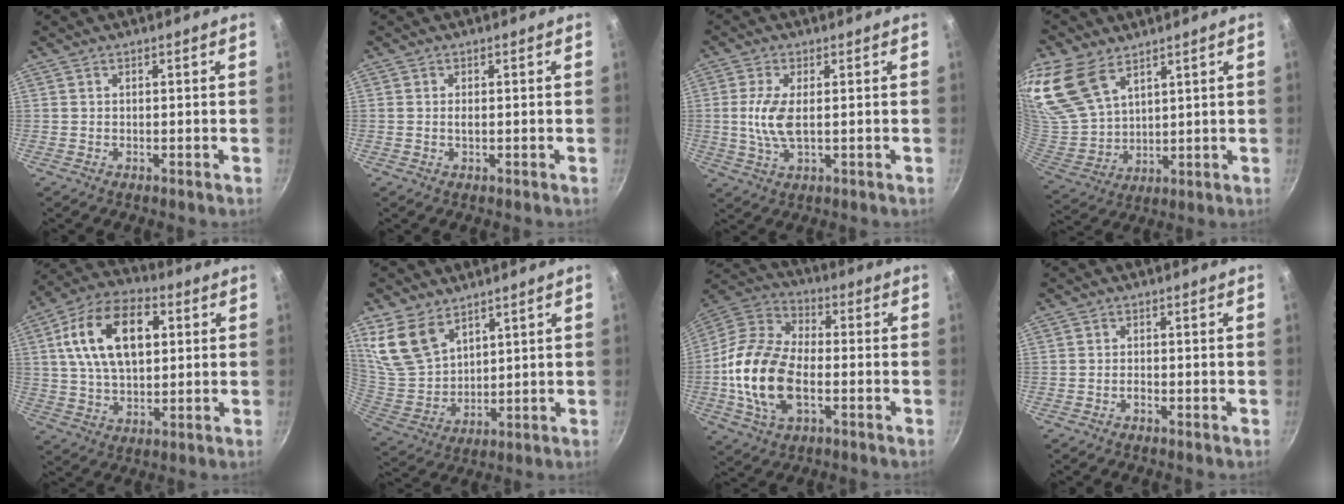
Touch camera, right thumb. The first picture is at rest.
{"total": 0.9, "force": [-0.1, 0.3, 0.9], "torque": [-0.019, 0.000, -0.002]}
{"total": 6.7, "force": [0.3, 2.6, 6.1], "torque": [-0.136, -0.001, 0.005]}
{"total": 16.3, "force": [9.6, 9.5, 9.1], "torque": [-0.194, -0.018, 0.209]}
{"total": 17.5, "force": [4.4, 10.2, 13.4], "torque": [-0.217, 0.008, 0.067]}
{"total": 11.6, "force": [7.4, 6.9, 5.6], "torque": [-0.092, -0.045, 0.162]}
{"total": 17.9, "force": [-3.1, 10.3, 14.3], "torque": [-0.267, 0.029, -0.074]}
{"total": 0.9, "force": [-0.6, 0.3, 0.5], "torque": [-0.010, 0.006, -0.014]}